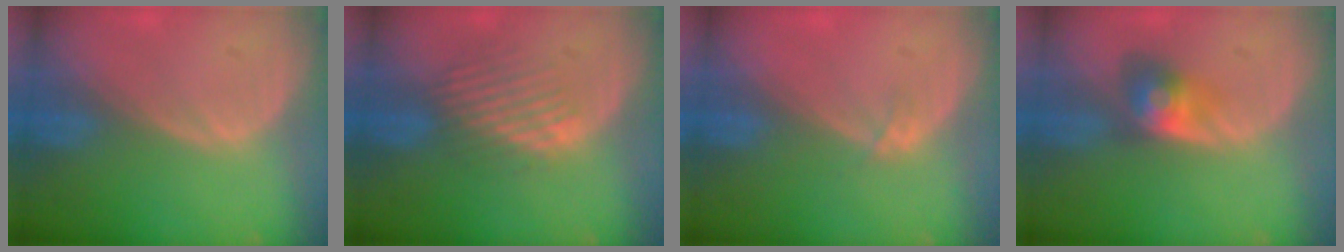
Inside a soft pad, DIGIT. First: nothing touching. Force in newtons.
{"total": 4.0, "press": 4.0, "slide": 0.4}
{"total": 1.2, "press": 0.9, "slide": 0.7}
{"total": 4.0, "press": 4.0, "slide": 0.3}